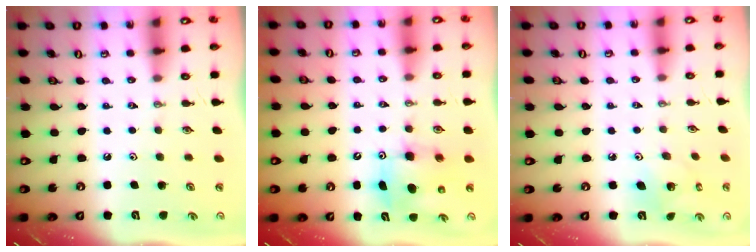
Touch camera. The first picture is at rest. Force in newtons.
{"total": 8.0, "press": 7.6, "slide": 2.2}
{"total": 5.2, "press": 5.2, "slide": 0.4}